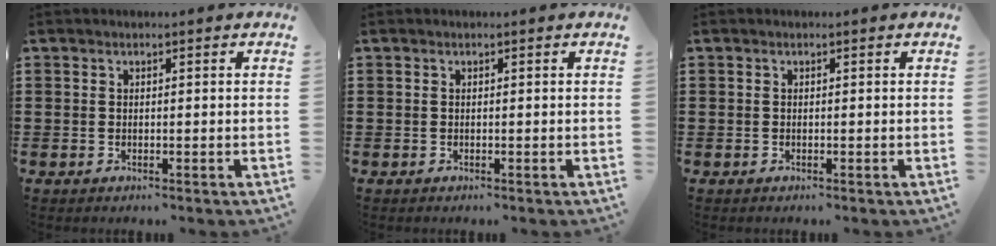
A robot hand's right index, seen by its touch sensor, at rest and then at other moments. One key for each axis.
{"total": 0.0}
{"total": 0.0}